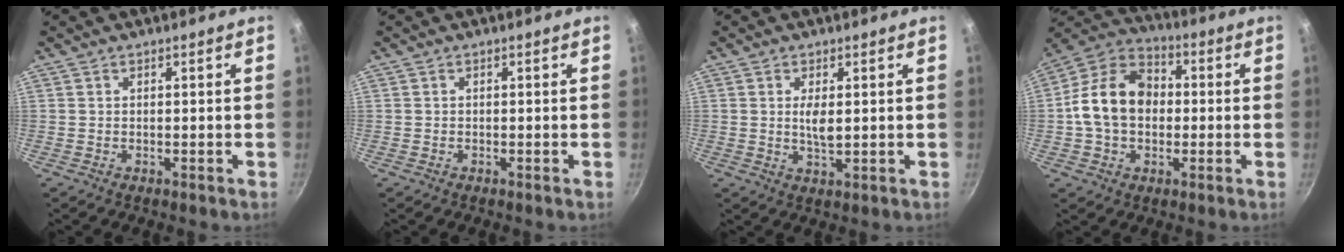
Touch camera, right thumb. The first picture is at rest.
{"total": 0.0}
{"total": 3.5, "force": [0.6, 1.3, 3.2], "torque": [-0.058, -0.008, 0.013]}
{"total": 14.7, "force": [-0.3, 11.1, 9.7], "torque": [-0.138, 0.034, -0.024]}